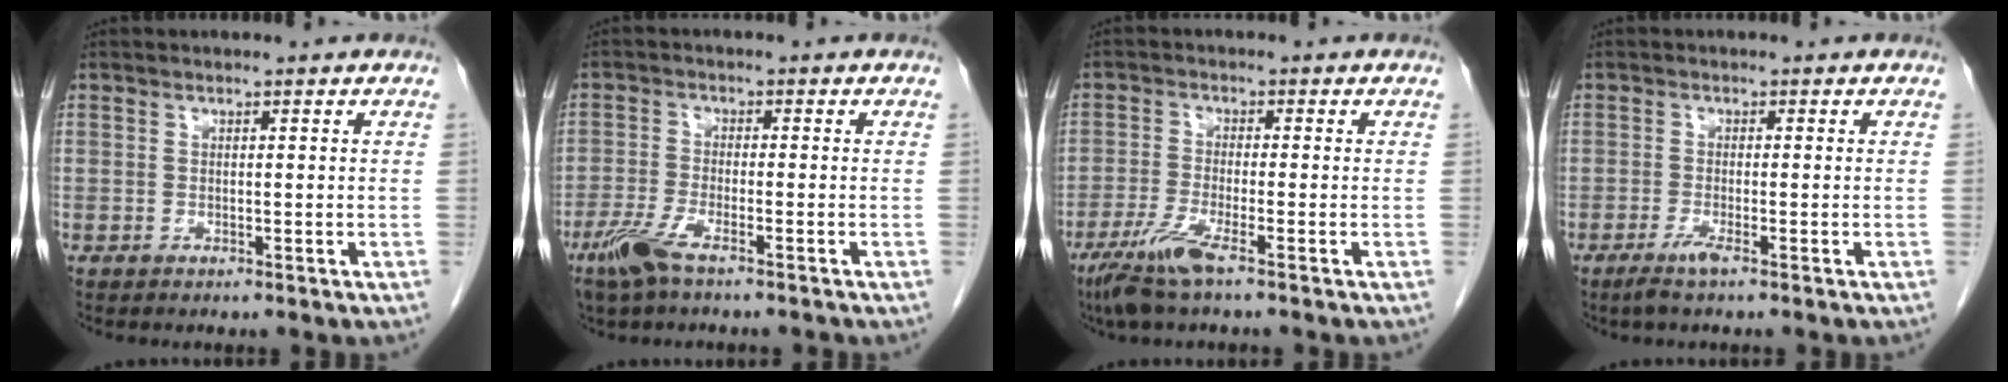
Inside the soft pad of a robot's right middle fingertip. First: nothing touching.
{"total": 5.8, "force": [-4.2, 1.0, 3.8], "torque": [-0.088, -0.012, -0.079]}
{"total": 5.4, "force": [-3.5, -0.1, 4.1], "torque": [-0.088, -0.015, -0.073]}
{"total": 2.3, "force": [-1.5, -0.2, 1.7], "torque": [-0.041, -0.007, -0.033]}